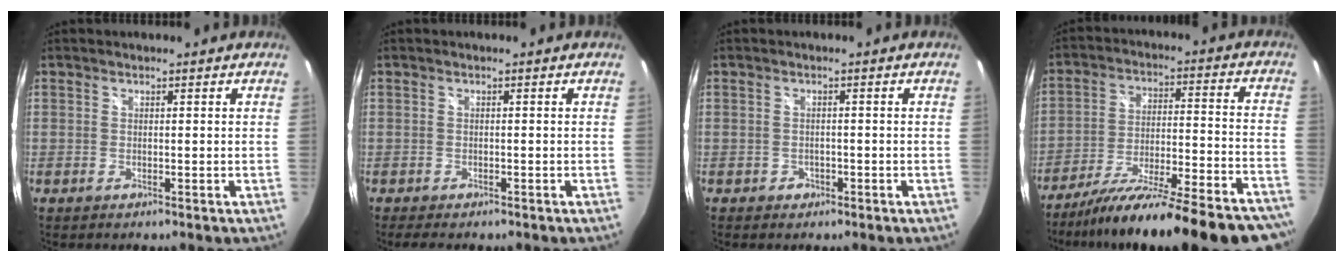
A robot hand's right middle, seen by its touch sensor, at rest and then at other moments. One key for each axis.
{"total": 3.1, "fx": -2.5, "fy": 1.1, "fz": 1.5, "tx": -0.031, "ty": -0.017, "tz": -0.037}
{"total": 1.9, "fx": -1.0, "fy": 1.5, "fz": 0.4, "tx": -0.009, "ty": 0.000, "tz": -0.013}
{"total": 29.0, "fx": -24.9, "fy": 3.5, "fz": 14.4, "tx": -0.216, "ty": -0.063, "tz": -0.349}